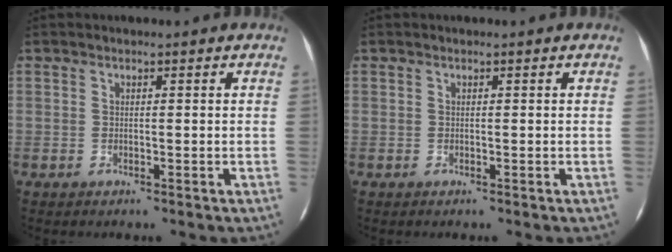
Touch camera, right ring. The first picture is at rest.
{"total": 0.0}